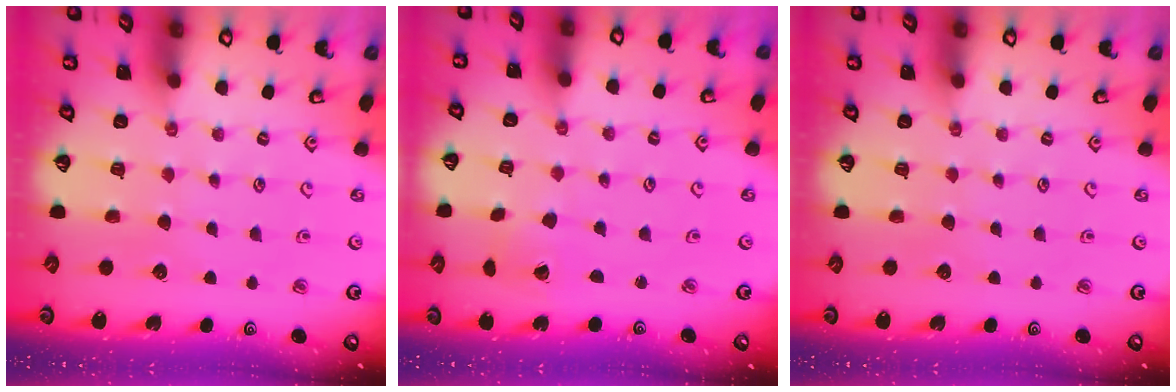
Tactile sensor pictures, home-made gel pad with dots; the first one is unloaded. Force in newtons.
{"total": 1.7, "press": 1.7, "slide": 0.1}
{"total": 0.0}